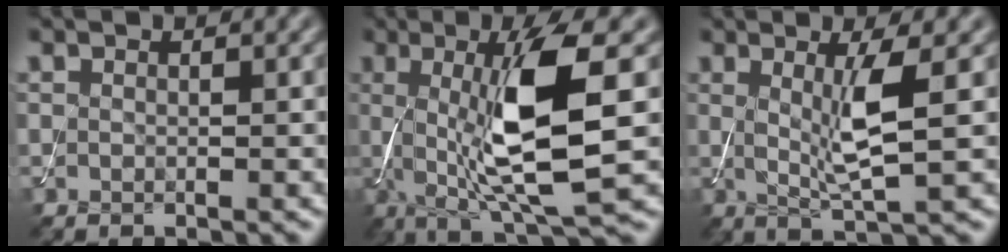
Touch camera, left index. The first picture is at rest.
{"total": 10.2, "force": [0.3, 2.1, 9.9], "torque": [-0.163, -0.005, 0.015]}
{"total": 4.4, "force": [0.7, 0.7, 4.3], "torque": [-0.081, -0.012, 0.017]}